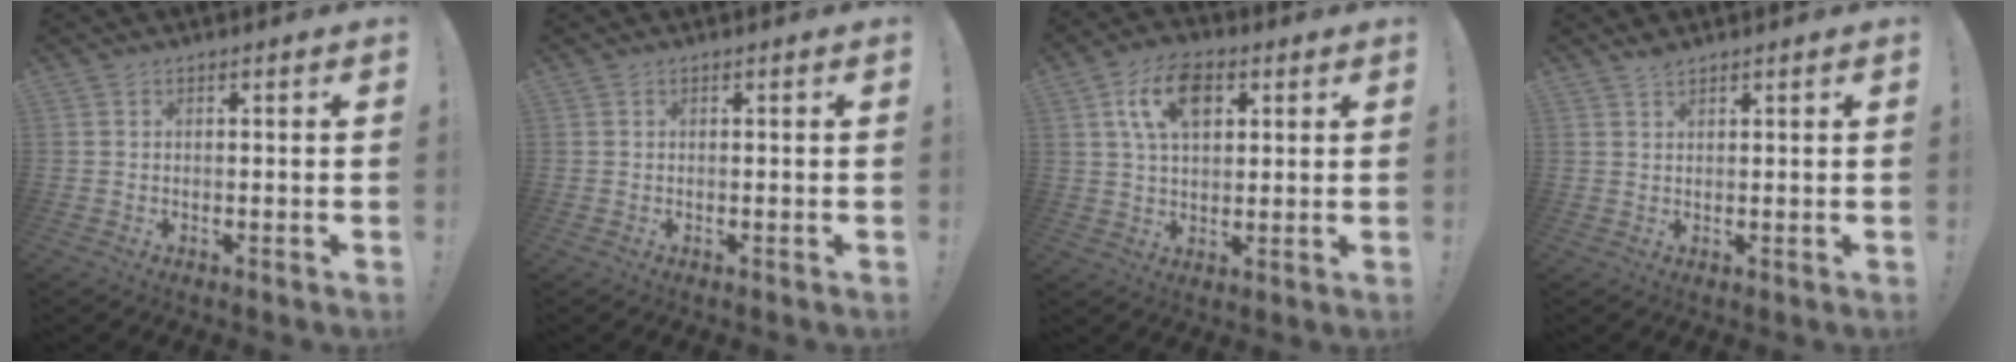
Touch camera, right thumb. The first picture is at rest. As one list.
[{"total": 0.0}, {"total": 12.2, "force": [4.5, 7.5, 8.5], "torque": [-0.132, 0.007, 0.084]}, {"total": 1.8, "force": [1.6, 0.4, 0.7], "torque": [-0.010, -0.006, 0.030]}]